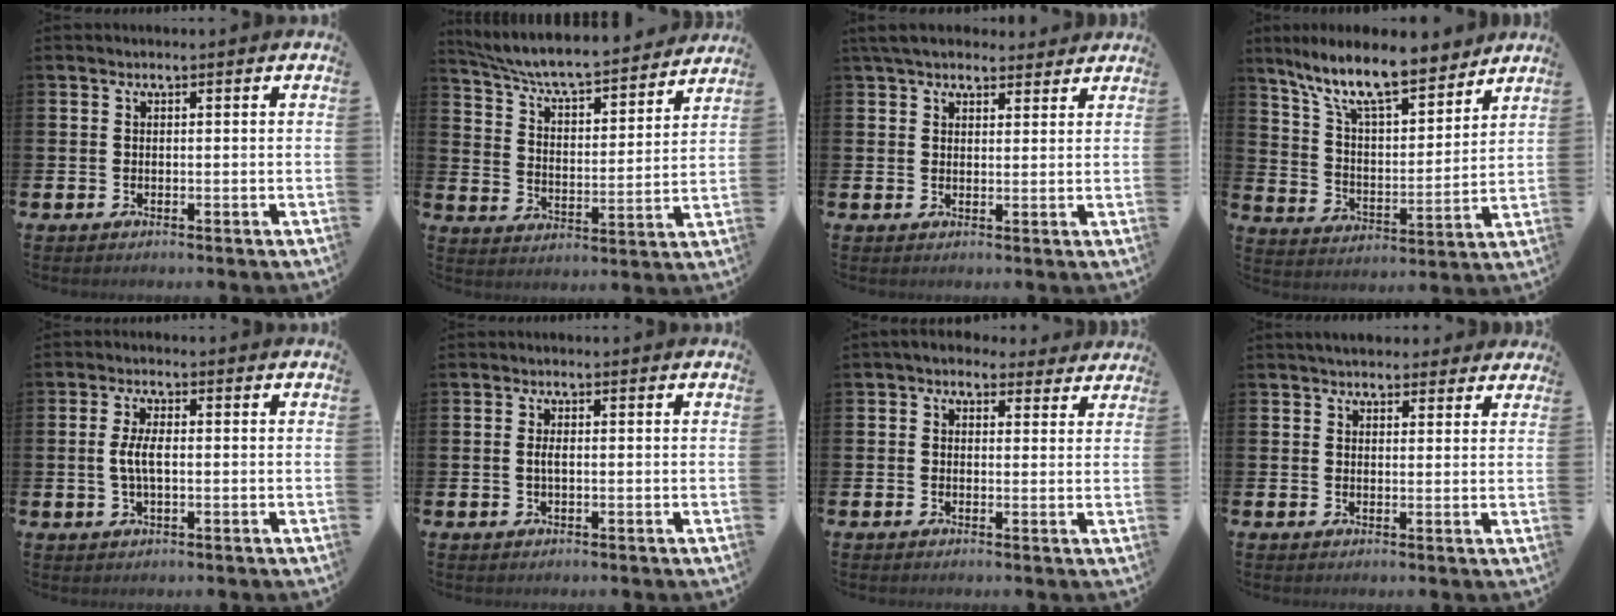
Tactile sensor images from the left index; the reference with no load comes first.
{"total": 7.4, "force": [7.0, 0.8, 2.4], "torque": [-0.078, -0.057, 0.117]}
{"total": 5.0, "force": [4.5, 1.8, 1.4], "torque": [-0.034, -0.011, 0.084]}
{"total": 12.2, "force": [10.2, 2.9, 6.0], "torque": [-0.137, -0.059, 0.178]}
{"total": 3.6, "force": [0.0, 1.4, 3.3], "torque": [-0.062, -0.001, -0.006]}
{"total": 1.3, "force": [-0.1, 0.5, 1.2], "torque": [-0.023, 0.002, -0.004]}
{"total": 2.9, "force": [2.4, 1.6, 0.4], "torque": [-0.005, -0.011, 0.038]}
{"total": 3.8, "force": [3.5, 1.4, 0.4], "torque": [-0.002, -0.013, 0.064]}